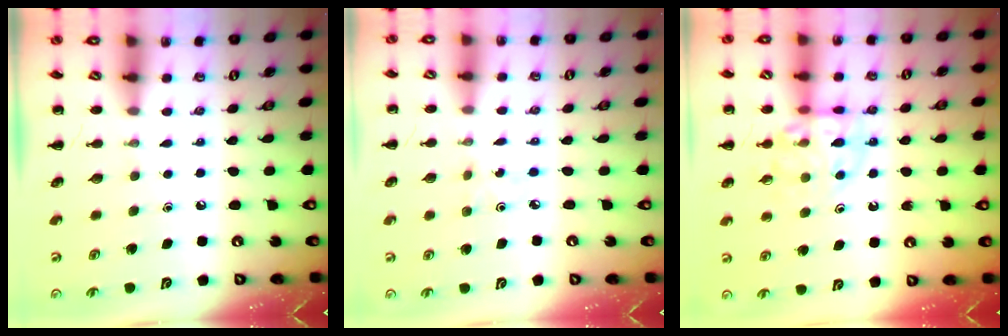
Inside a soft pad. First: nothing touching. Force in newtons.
{"total": 0.6, "press": 0.6, "slide": 0.2}
{"total": 11.2, "press": 11.0, "slide": 1.9}